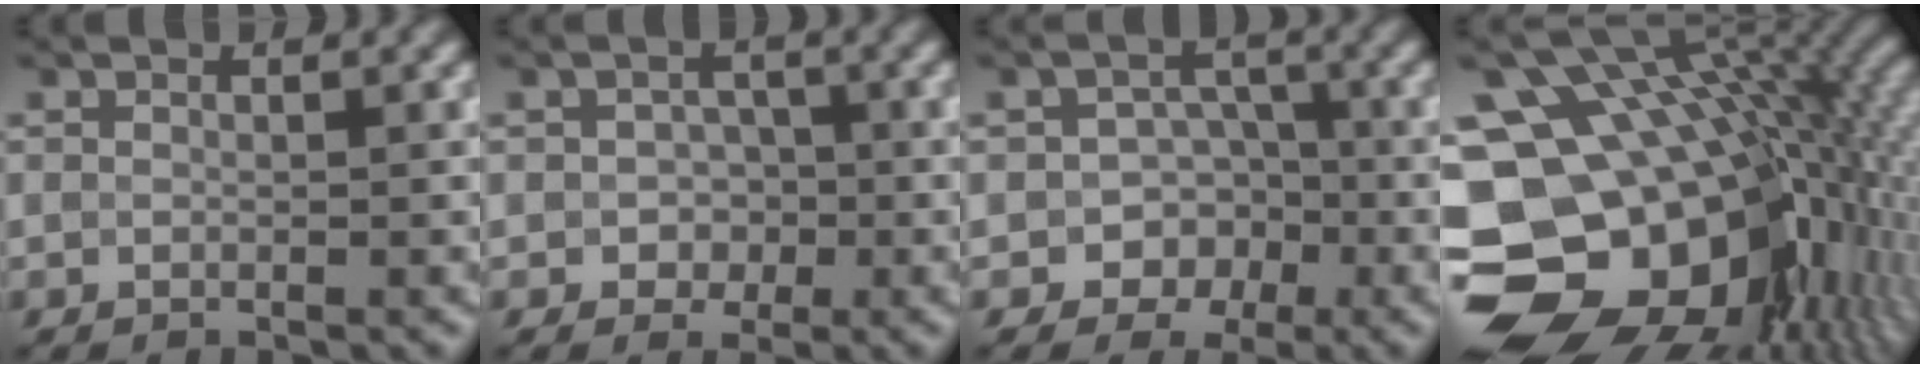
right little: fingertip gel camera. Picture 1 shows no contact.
{"total": 1.8, "force": [-1.0, 1.4, 0.0], "torque": [-0.001, -0.004, -0.015]}
{"total": 4.6, "force": [-2.8, 3.7, 0.5], "torque": [0.035, 0.006, -0.052]}
{"total": 19.5, "force": [-3.7, 13.7, 13.5], "torque": [-0.231, 0.003, -0.032]}